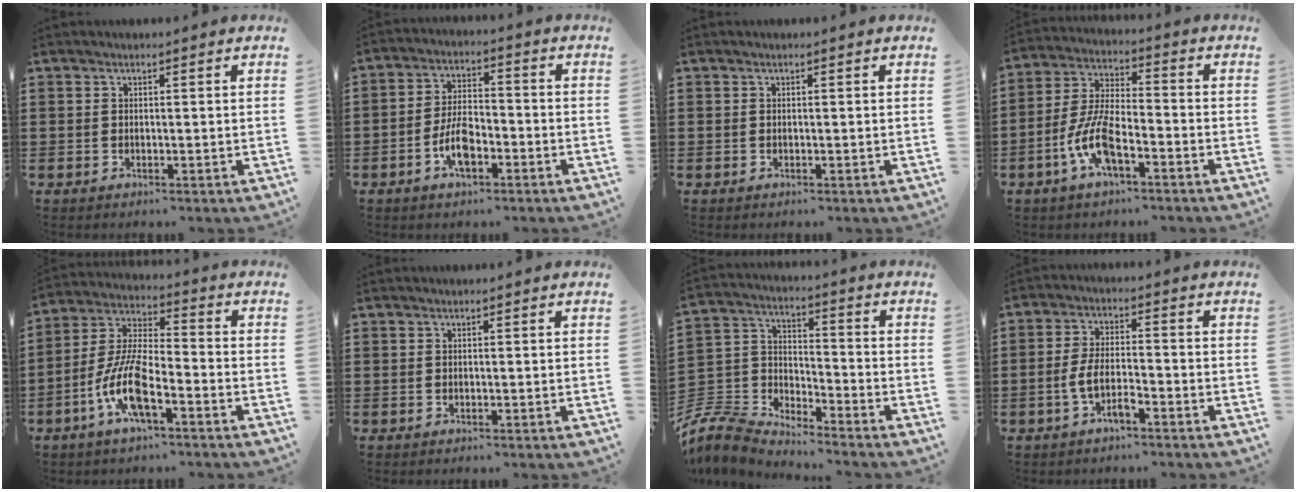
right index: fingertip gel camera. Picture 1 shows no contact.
{"total": 6.3, "force": [-2.7, 2.8, 5.0], "torque": [-0.110, 0.000, -0.052]}
{"total": 0.0}
{"total": 8.6, "force": [-3.8, 3.2, 7.0], "torque": [-0.172, -0.010, -0.076]}
{"total": 10.0, "force": [-4.7, 3.1, 8.3], "torque": [-0.197, -0.008, -0.091]}
{"total": 0.0}
{"total": 6.7, "force": [-6.5, 1.5, 0.9], "torque": [-0.062, -0.012, -0.143]}
{"total": 4.7, "force": [-2.4, 1.4, 3.8], "torque": [-0.095, 0.000, -0.054]}